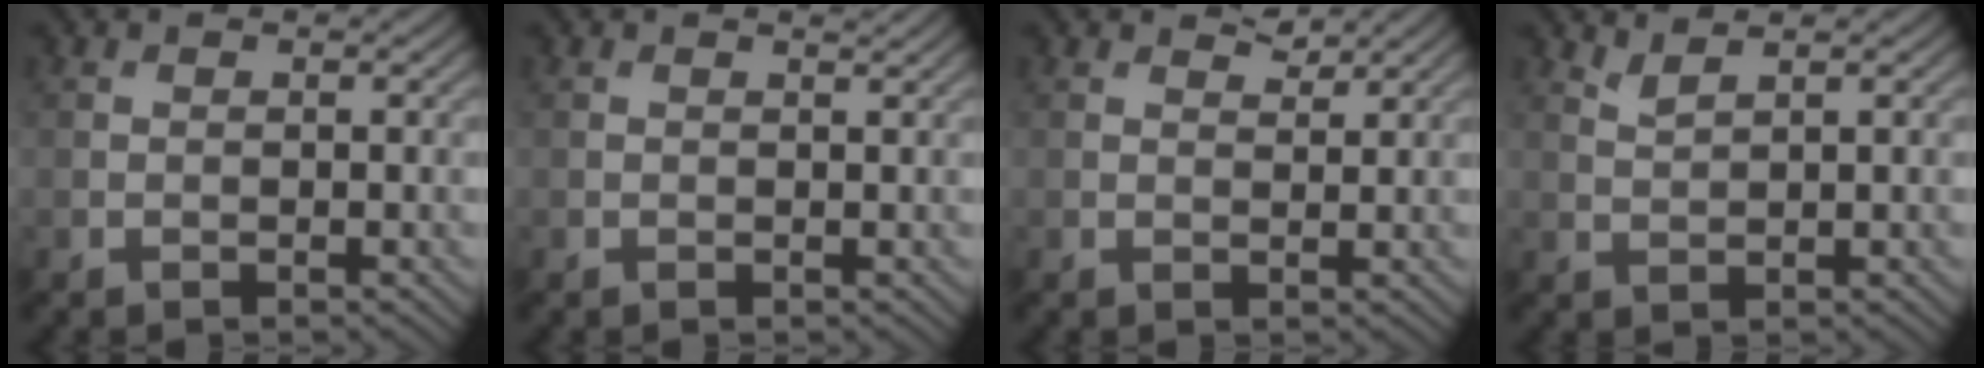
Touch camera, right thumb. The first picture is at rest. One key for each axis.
{"total": 0.7, "fx": 0.6, "fy": 0.0, "fz": 0.3, "tx": -0.007, "ty": -0.003, "tz": 0.008}
{"total": 1.6, "fx": 1.4, "fy": 0.4, "fz": 0.6, "tx": -0.014, "ty": -0.002, "tz": 0.028}
{"total": 1.9, "fx": 1.6, "fy": 0.2, "fz": 0.9, "tx": -0.028, "ty": 0.005, "tz": 0.038}